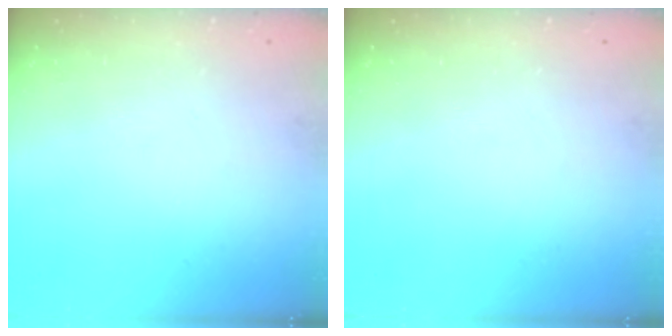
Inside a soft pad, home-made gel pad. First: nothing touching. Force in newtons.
{"total": 0.0}